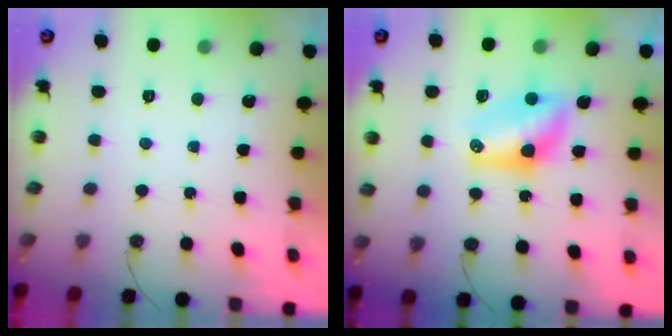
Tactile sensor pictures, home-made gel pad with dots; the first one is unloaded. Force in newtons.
{"total": 9.8, "press": 8.8, "slide": 4.4}